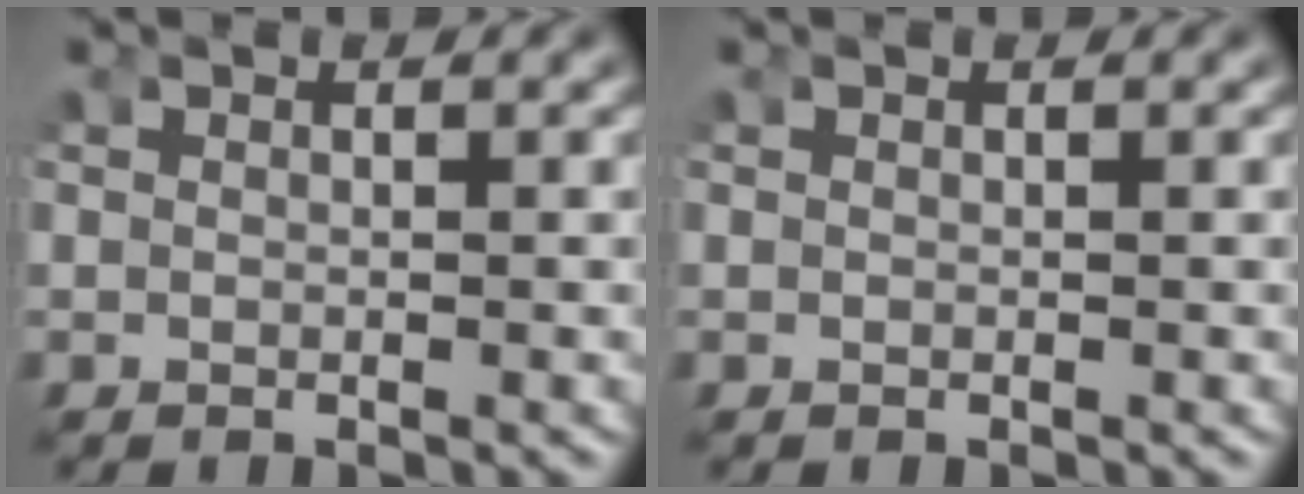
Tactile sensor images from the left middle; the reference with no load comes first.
{"total": 0.0}